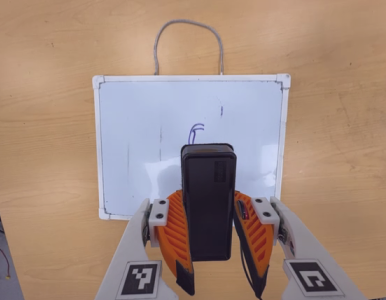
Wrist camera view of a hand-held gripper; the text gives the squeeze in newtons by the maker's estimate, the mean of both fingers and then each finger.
{"total": 6.2, "left": 5.3, "right": 7.0}